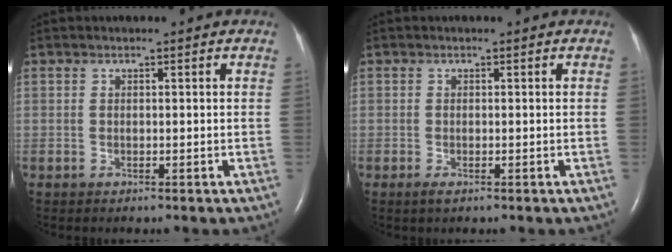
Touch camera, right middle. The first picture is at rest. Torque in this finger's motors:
{"motor_torque": [0.18, -0.16, 0.00, 0.00]}